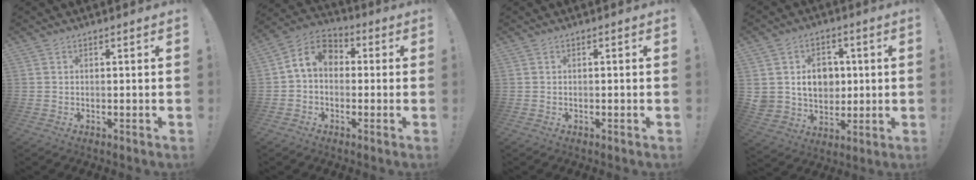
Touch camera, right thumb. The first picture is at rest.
{"total": 8.1, "force": [0.5, 6.1, 5.3], "torque": [-0.096, 0.018, 0.016]}
{"total": 0.0}
{"total": 11.2, "force": [2.2, 9.8, 4.9], "torque": [-0.078, -0.011, 0.051]}